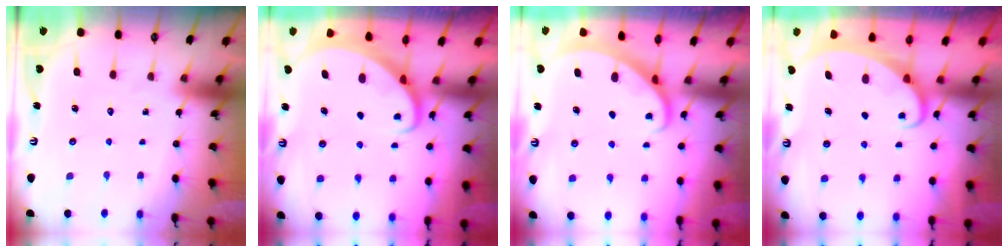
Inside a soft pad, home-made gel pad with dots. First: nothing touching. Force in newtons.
{"total": 2.8, "press": 2.8, "slide": 0.3}
{"total": 2.3, "press": 2.3, "slide": 0.1}
{"total": 2.3, "press": 2.2, "slide": 0.3}